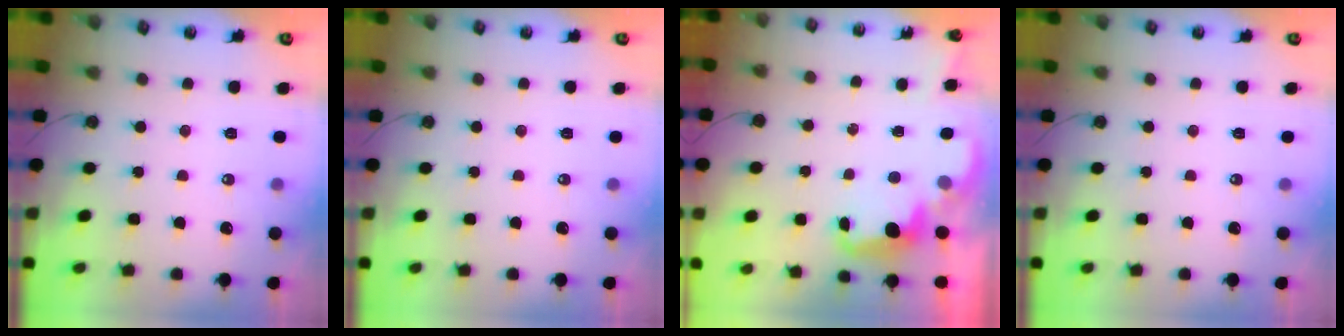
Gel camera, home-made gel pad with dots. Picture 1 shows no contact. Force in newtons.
{"total": 0.0}
{"total": 2.6, "press": 2.6, "slide": 0.6}
{"total": 0.0}